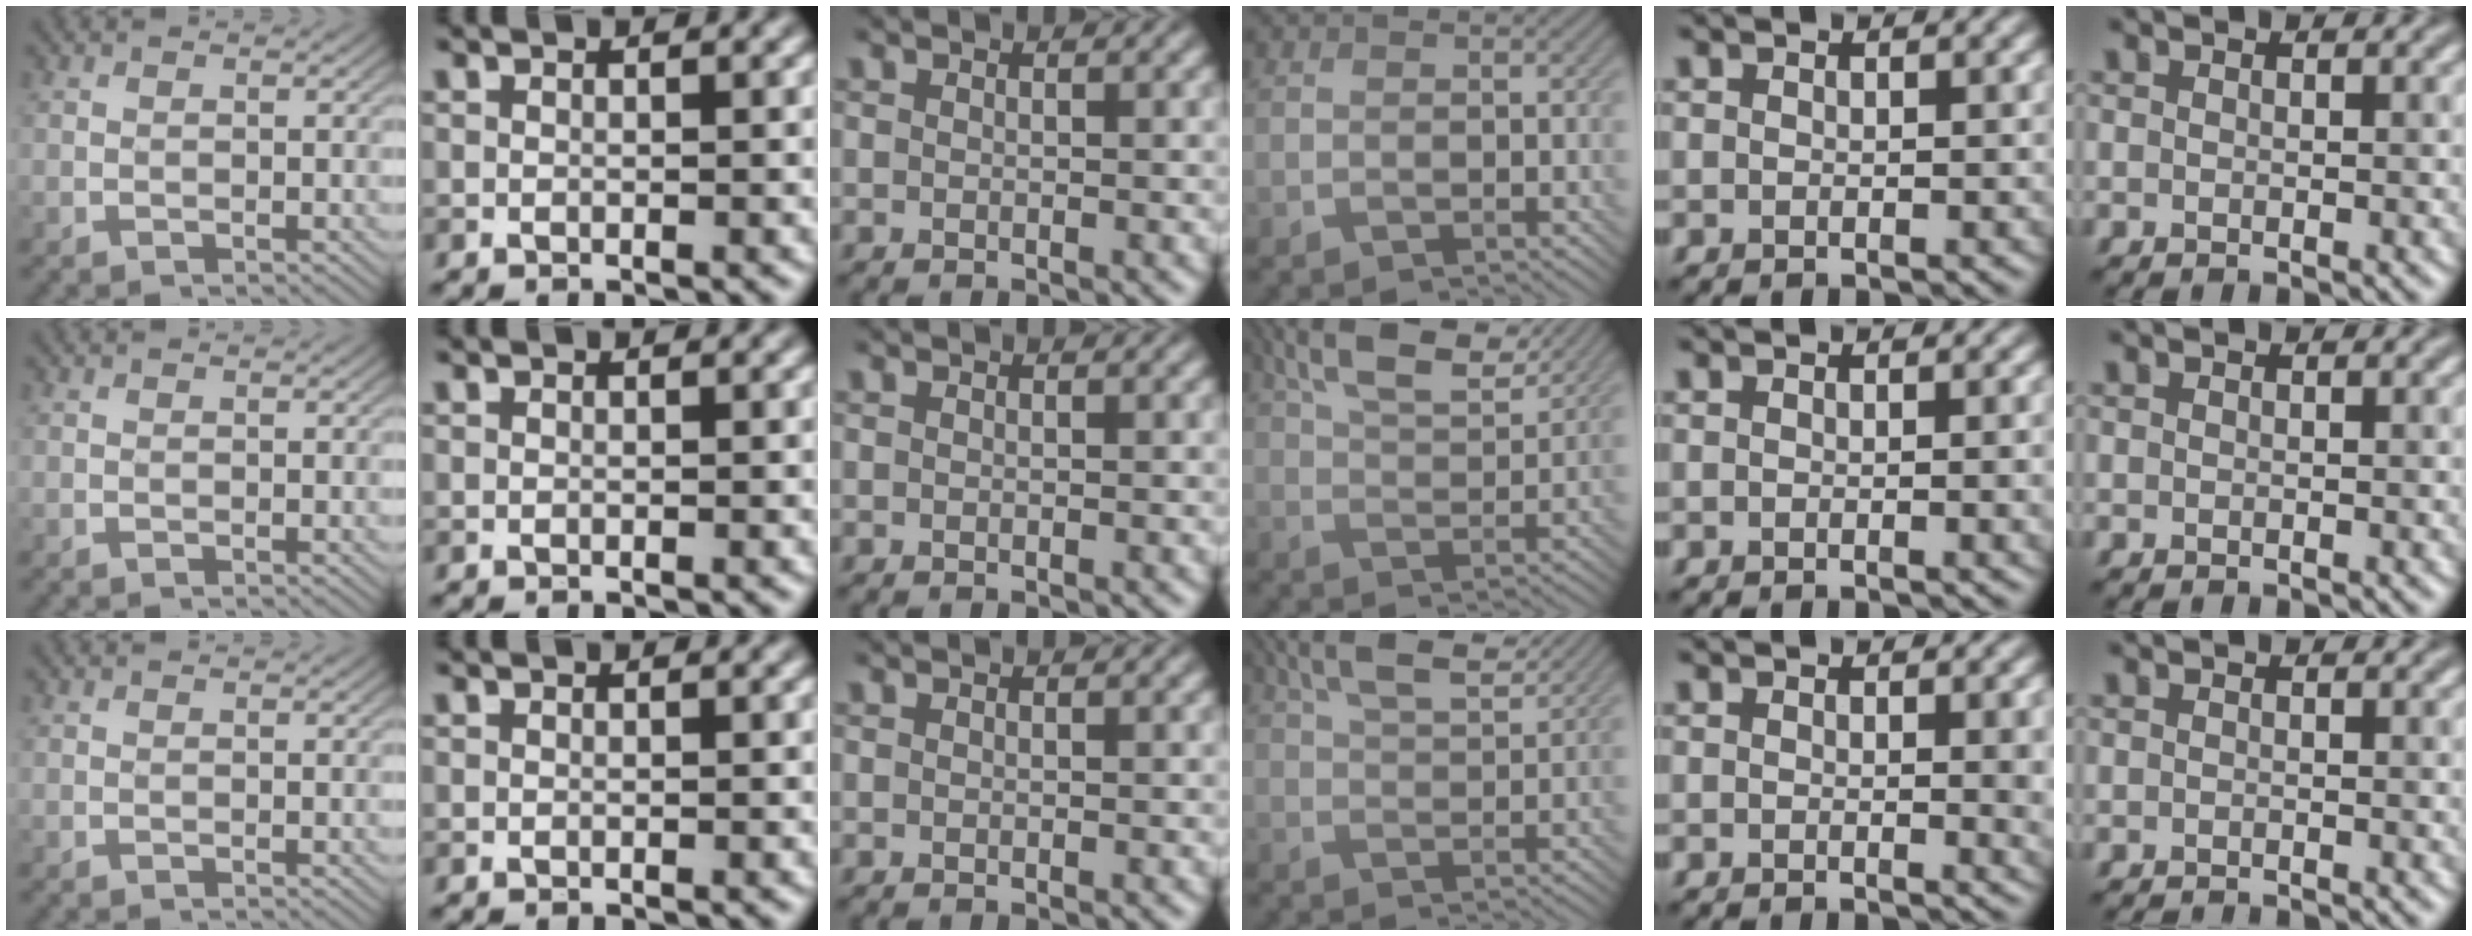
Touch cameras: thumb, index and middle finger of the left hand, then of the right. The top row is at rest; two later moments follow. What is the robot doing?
{"motion": "insert", "object": "bottle cap"}